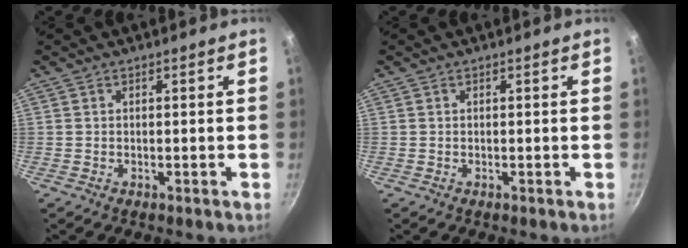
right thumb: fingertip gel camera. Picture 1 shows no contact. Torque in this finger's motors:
{"motor_torque": [0.00, 0.00, 0.03, 0.02, 0.00]}